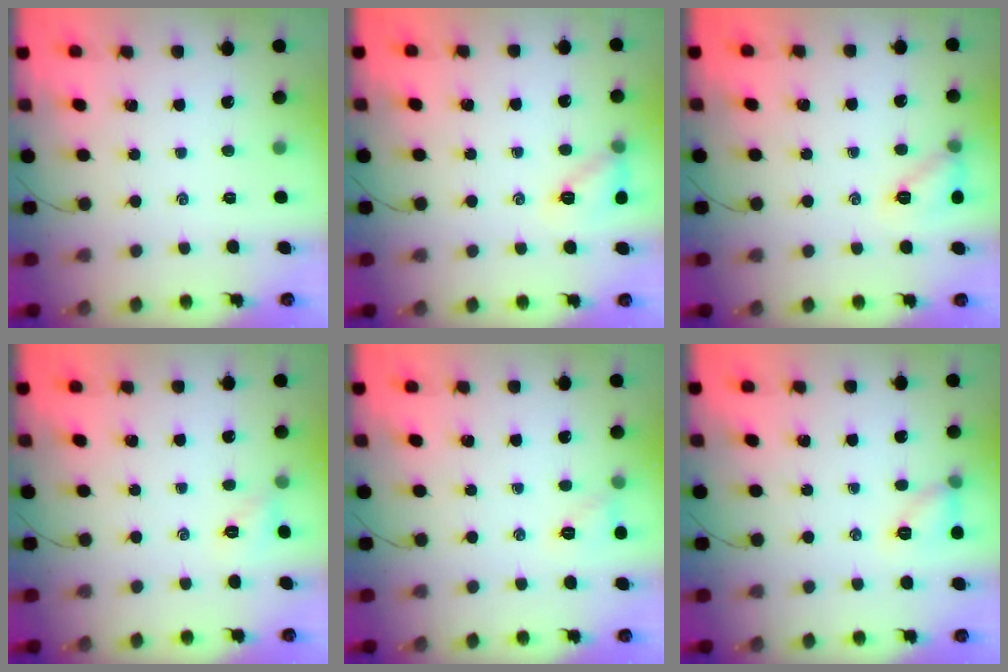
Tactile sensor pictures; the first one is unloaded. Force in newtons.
{"total": 10.0, "press": 9.8, "slide": 1.7}
{"total": 8.7, "press": 8.7, "slide": 1.0}
{"total": 3.8, "press": 3.8, "slide": 0.2}
{"total": 6.3, "press": 6.2, "slide": 1.3}
{"total": 7.4, "press": 7.4, "slide": 0.5}